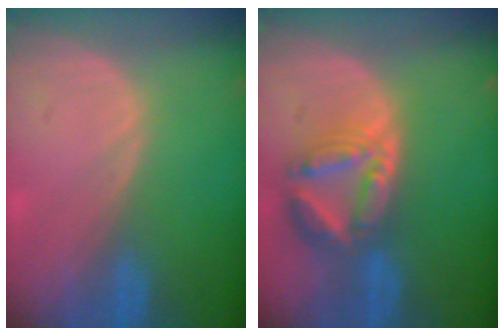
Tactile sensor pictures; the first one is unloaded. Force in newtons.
{"total": 8.0, "press": 6.9, "slide": 4.0}